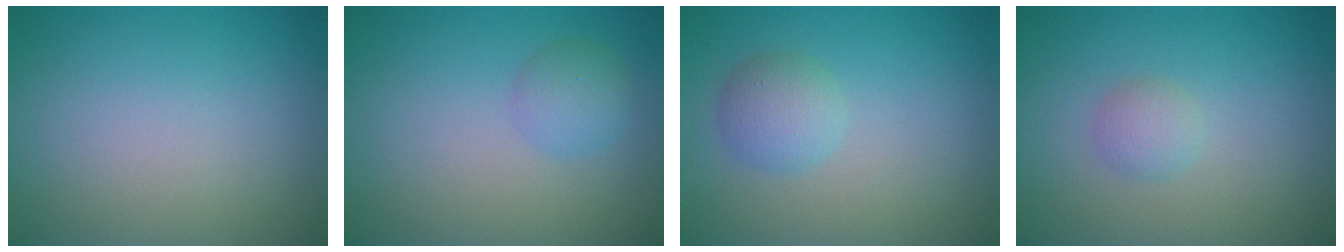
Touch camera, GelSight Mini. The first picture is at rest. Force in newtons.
{"total": 2.1, "press": 2.1, "slide": 0.1}
{"total": 2.5, "press": 2.5, "slide": 0.1}
{"total": 1.5, "press": 1.5, "slide": 0.0}